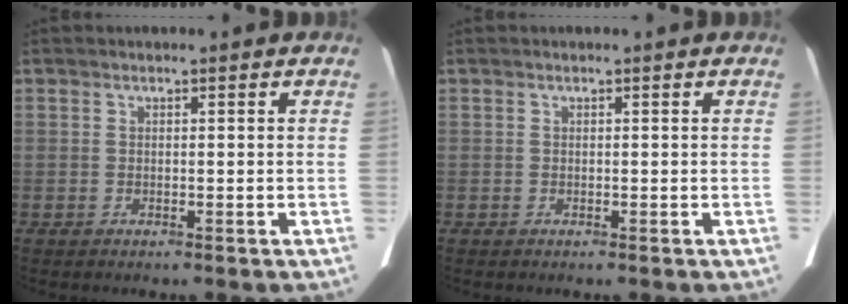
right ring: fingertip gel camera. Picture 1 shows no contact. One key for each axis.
{"total": 0.0}